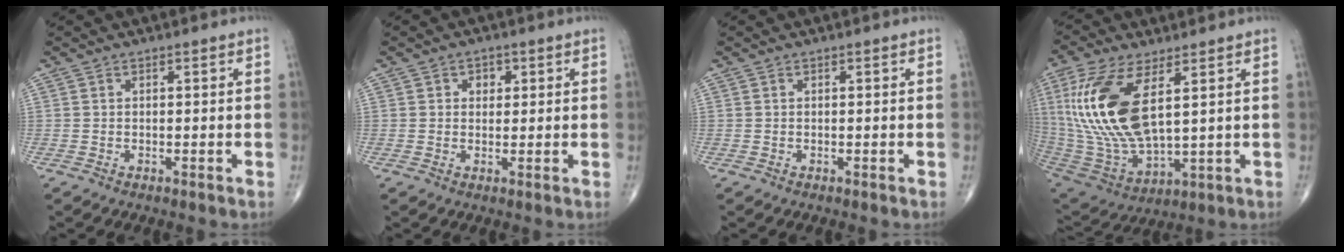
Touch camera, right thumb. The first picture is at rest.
{"total": 2.4, "force": [0.9, 1.9, 1.1], "torque": [-0.001, -0.001, 0.010]}
{"total": 0.0}
{"total": 20.4, "force": [5.7, 8.7, 17.6], "torque": [-0.384, -0.030, 0.119]}